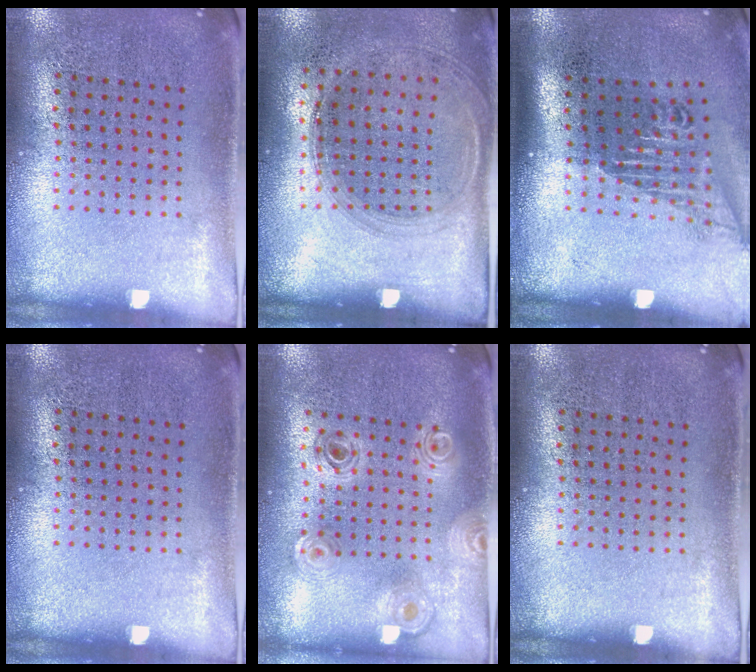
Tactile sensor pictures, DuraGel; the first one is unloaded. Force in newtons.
{"total": 1.3, "press": 1.2, "slide": 0.5}
{"total": 1.7, "press": 1.3, "slide": 1.2}
{"total": 0.0}
{"total": 0.8, "press": 0.8, "slide": 0.1}
{"total": 0.0}